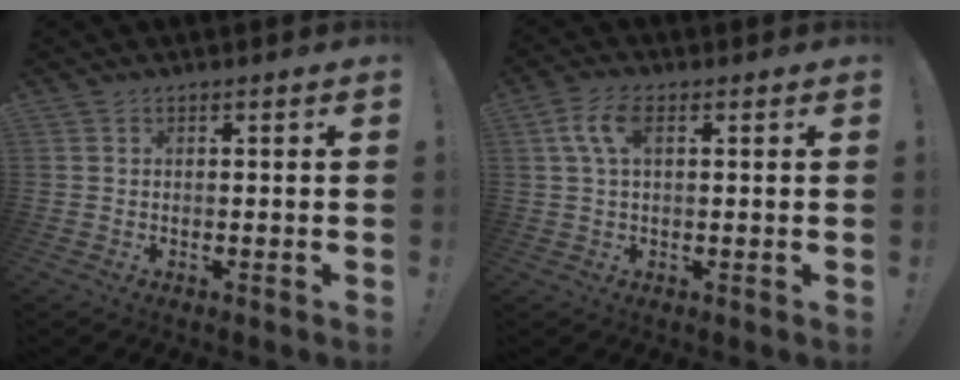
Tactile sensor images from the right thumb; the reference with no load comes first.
{"total": 6.8, "force": [2.1, 3.4, 5.5], "torque": [-0.111, 0.006, 0.037]}